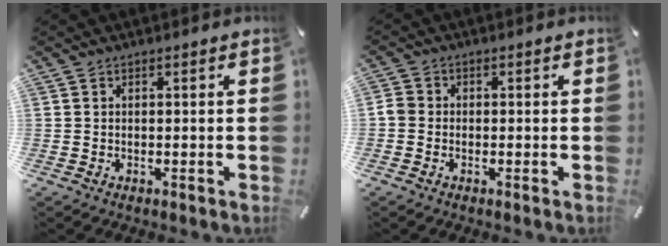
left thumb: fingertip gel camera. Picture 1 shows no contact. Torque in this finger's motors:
{"motor_torque": [0.30, 0.79, 0.29, 0.21, 0.00]}